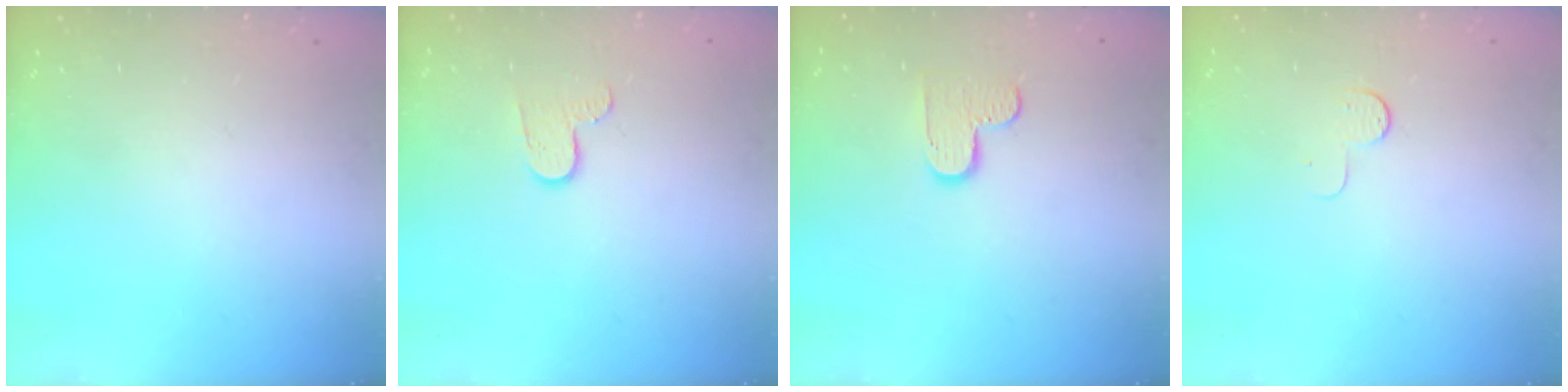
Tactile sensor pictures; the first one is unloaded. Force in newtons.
{"total": 6.9, "press": 6.9, "slide": 0.7}
{"total": 6.3, "press": 6.3, "slide": 0.4}
{"total": 5.0, "press": 5.0, "slide": 0.4}